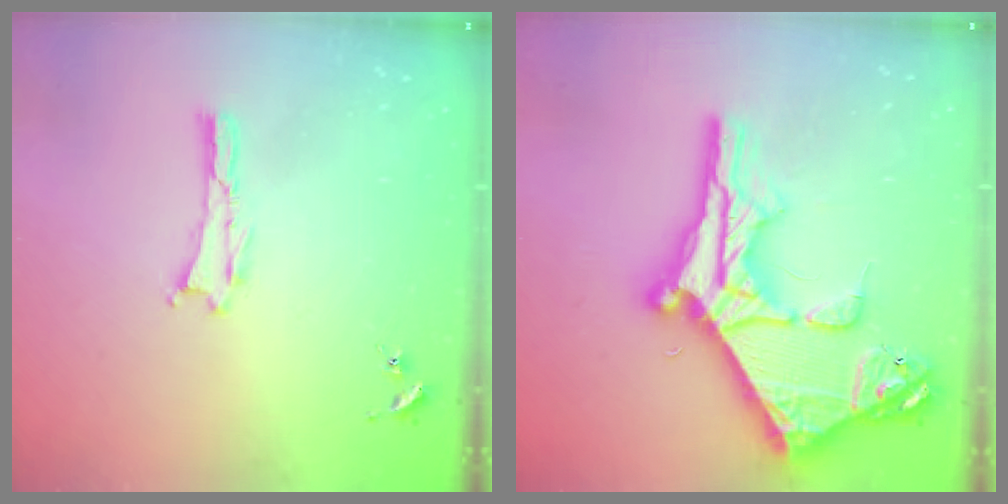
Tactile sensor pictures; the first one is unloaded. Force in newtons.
{"total": 14.2, "press": 14.1, "slide": 1.3}